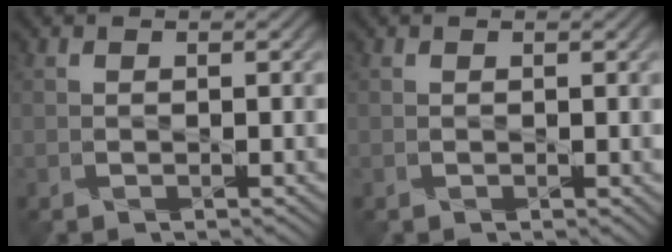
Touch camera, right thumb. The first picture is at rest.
{"total": 0.5, "force": [0.2, 0.4, 0.4], "torque": [-0.008, -0.001, 0.001]}